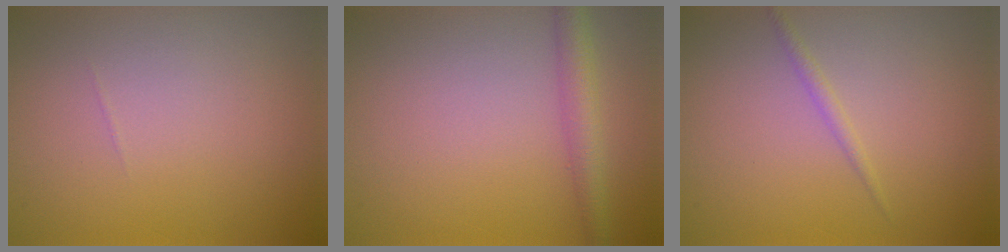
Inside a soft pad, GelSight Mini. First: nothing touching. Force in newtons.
{"total": 2.8, "press": 2.8, "slide": 0.1}
{"total": 0.9, "press": 0.9, "slide": 0.1}